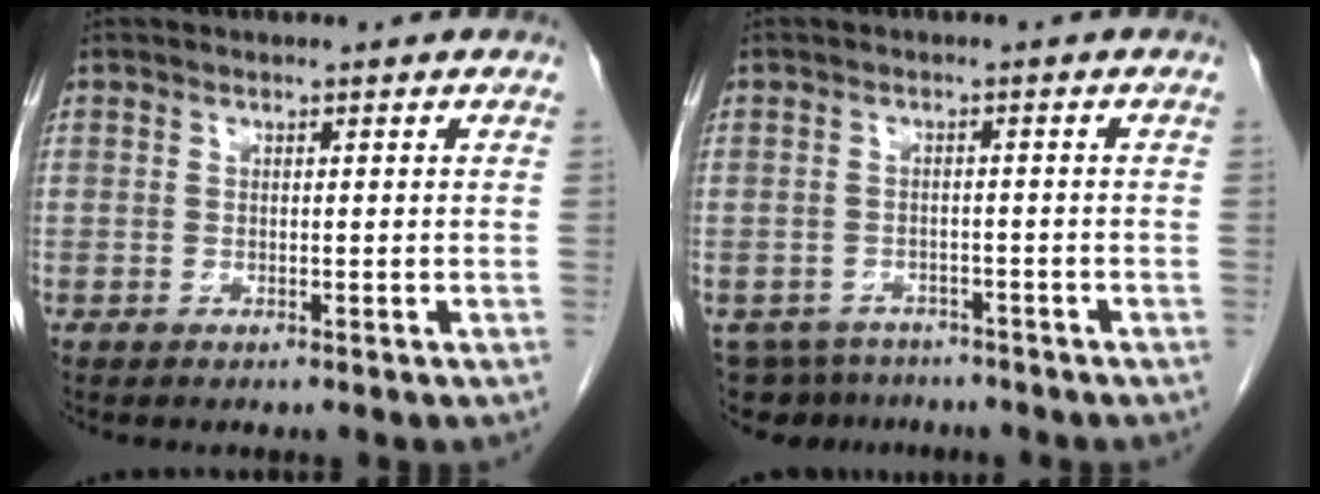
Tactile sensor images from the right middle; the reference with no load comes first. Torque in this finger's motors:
{"motor_torque": [0.04, -0.03, -0.11, 0.00]}